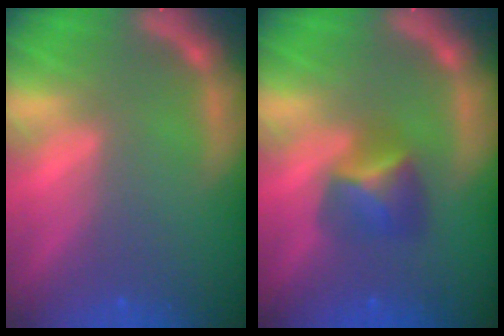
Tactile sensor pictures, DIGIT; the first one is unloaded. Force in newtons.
{"total": 3.4}